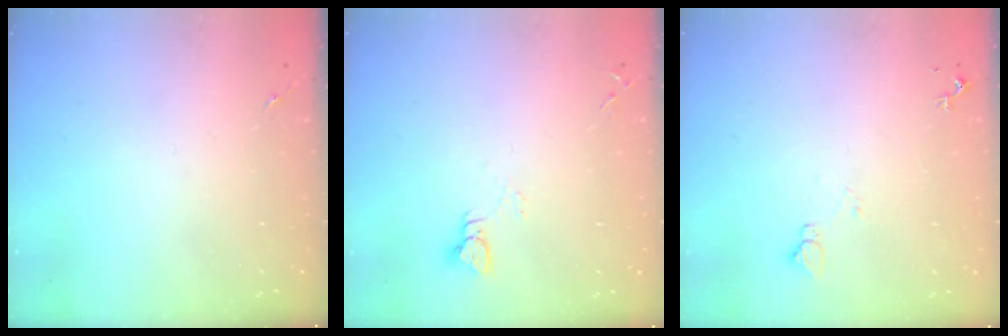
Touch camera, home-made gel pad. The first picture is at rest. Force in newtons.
{"total": 3.0, "press": 3.0, "slide": 0.3}
{"total": 6.1, "press": 6.0, "slide": 0.8}